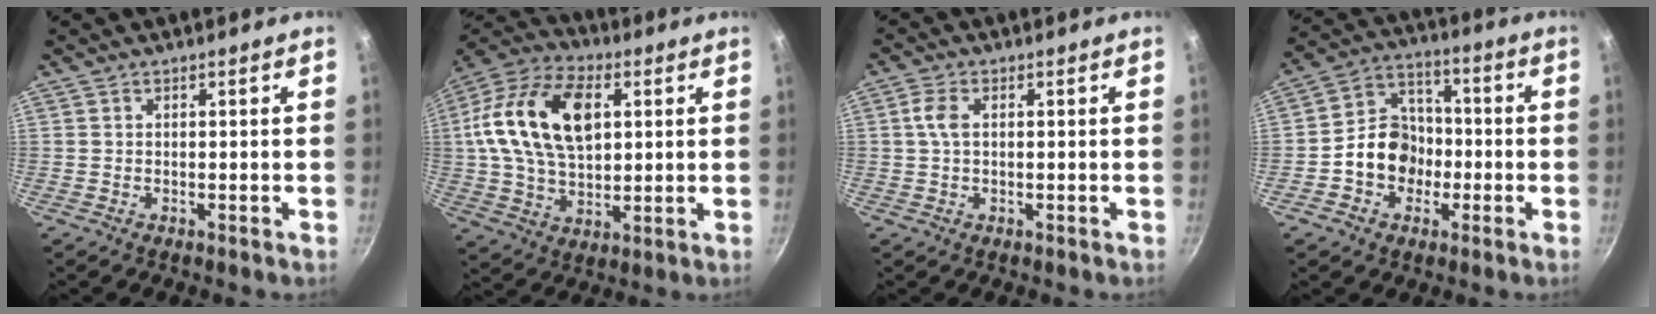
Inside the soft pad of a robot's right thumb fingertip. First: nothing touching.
{"total": 20.6, "force": [4.3, 12.9, 15.5], "torque": [-0.270, 0.014, 0.065]}
{"total": 3.4, "force": [0.5, 2.0, 2.7], "torque": [-0.059, 0.008, 0.007]}
{"total": 11.4, "force": [-2.5, 9.6, 5.5], "torque": [-0.053, 0.041, -0.056]}